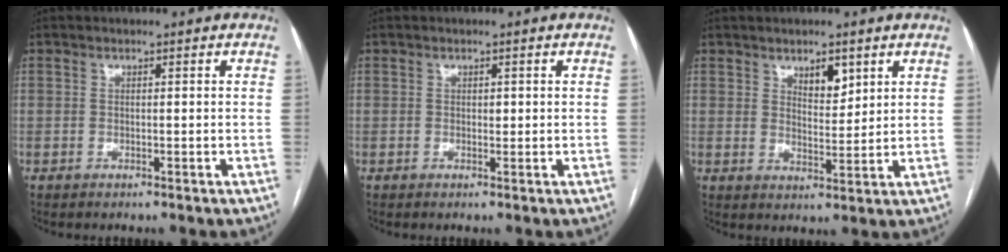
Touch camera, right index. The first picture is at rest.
{"total": 0.7, "force": [0.1, 0.5, 0.5], "torque": [-0.006, 0.000, 0.002]}
{"total": 4.4, "force": [2.6, 1.8, 3.0], "torque": [-0.048, -0.004, 0.046]}